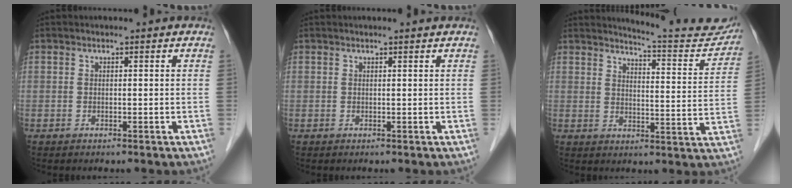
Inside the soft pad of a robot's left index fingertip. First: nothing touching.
{"total": 1.3, "force": [1.2, -0.2, 0.5], "torque": [-0.012, 0.007, 0.019]}
{"total": 13.2, "force": [12.8, 1.3, 2.9], "torque": [-0.030, -0.046, 0.148]}